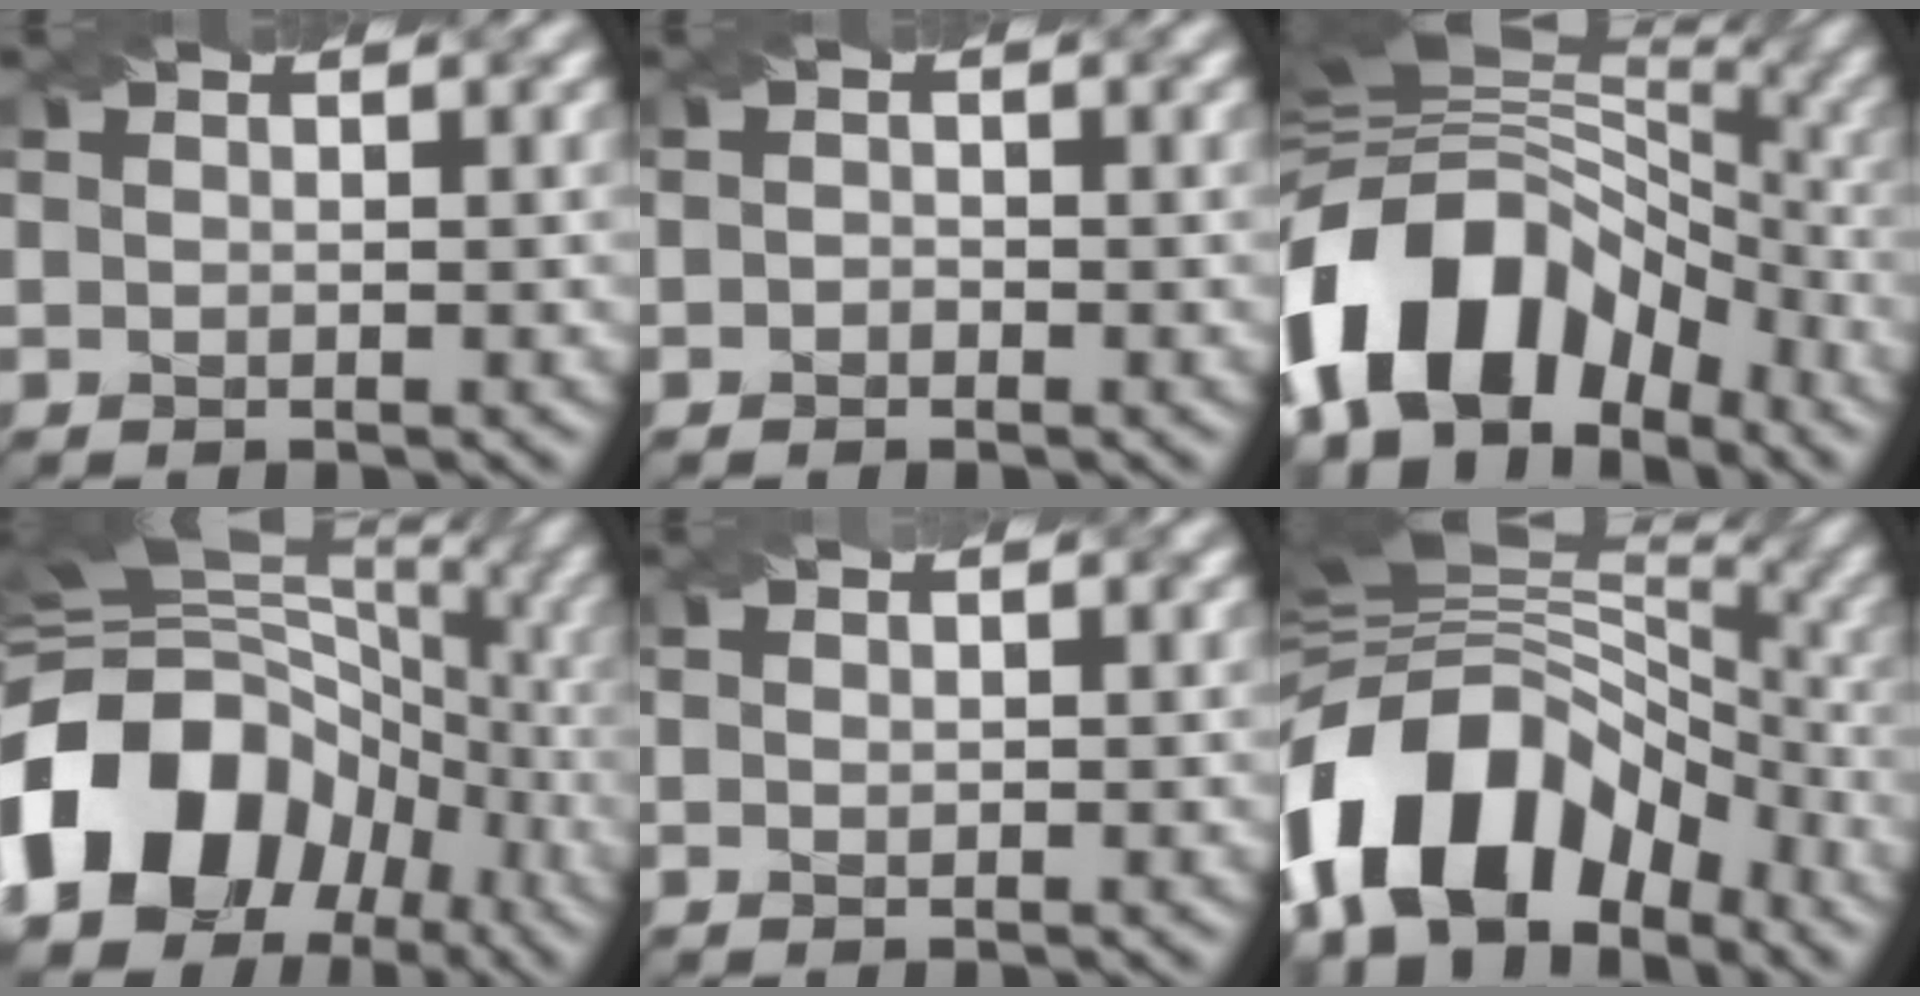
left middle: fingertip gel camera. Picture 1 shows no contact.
{"total": 0.5, "force": [-0.4, 0.3, 0.1], "torque": [0.000, -0.001, -0.011]}
{"total": 14.3, "force": [-6.1, 8.8, 9.5], "torque": [-0.170, 0.030, -0.123]}
{"total": 15.4, "force": [-5.4, 11.4, 8.9], "torque": [-0.171, 0.009, -0.114]}
{"total": 0.0}
{"total": 14.2, "force": [-6.3, 8.3, 9.6], "torque": [-0.169, 0.035, -0.129]}